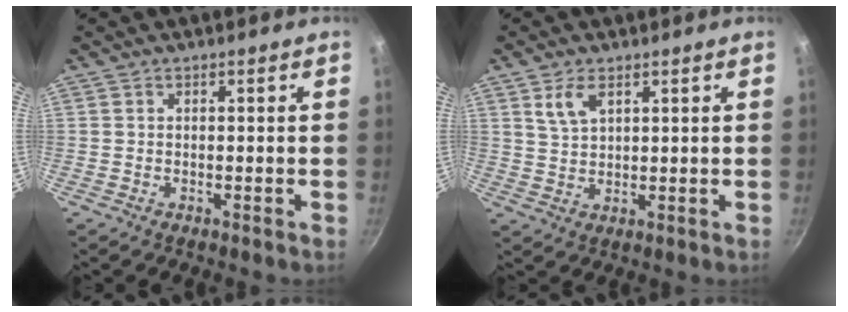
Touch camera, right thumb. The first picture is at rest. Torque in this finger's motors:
{"motor_torque": [-0.90, 0.94, 0.10, 0.01, 0.04]}